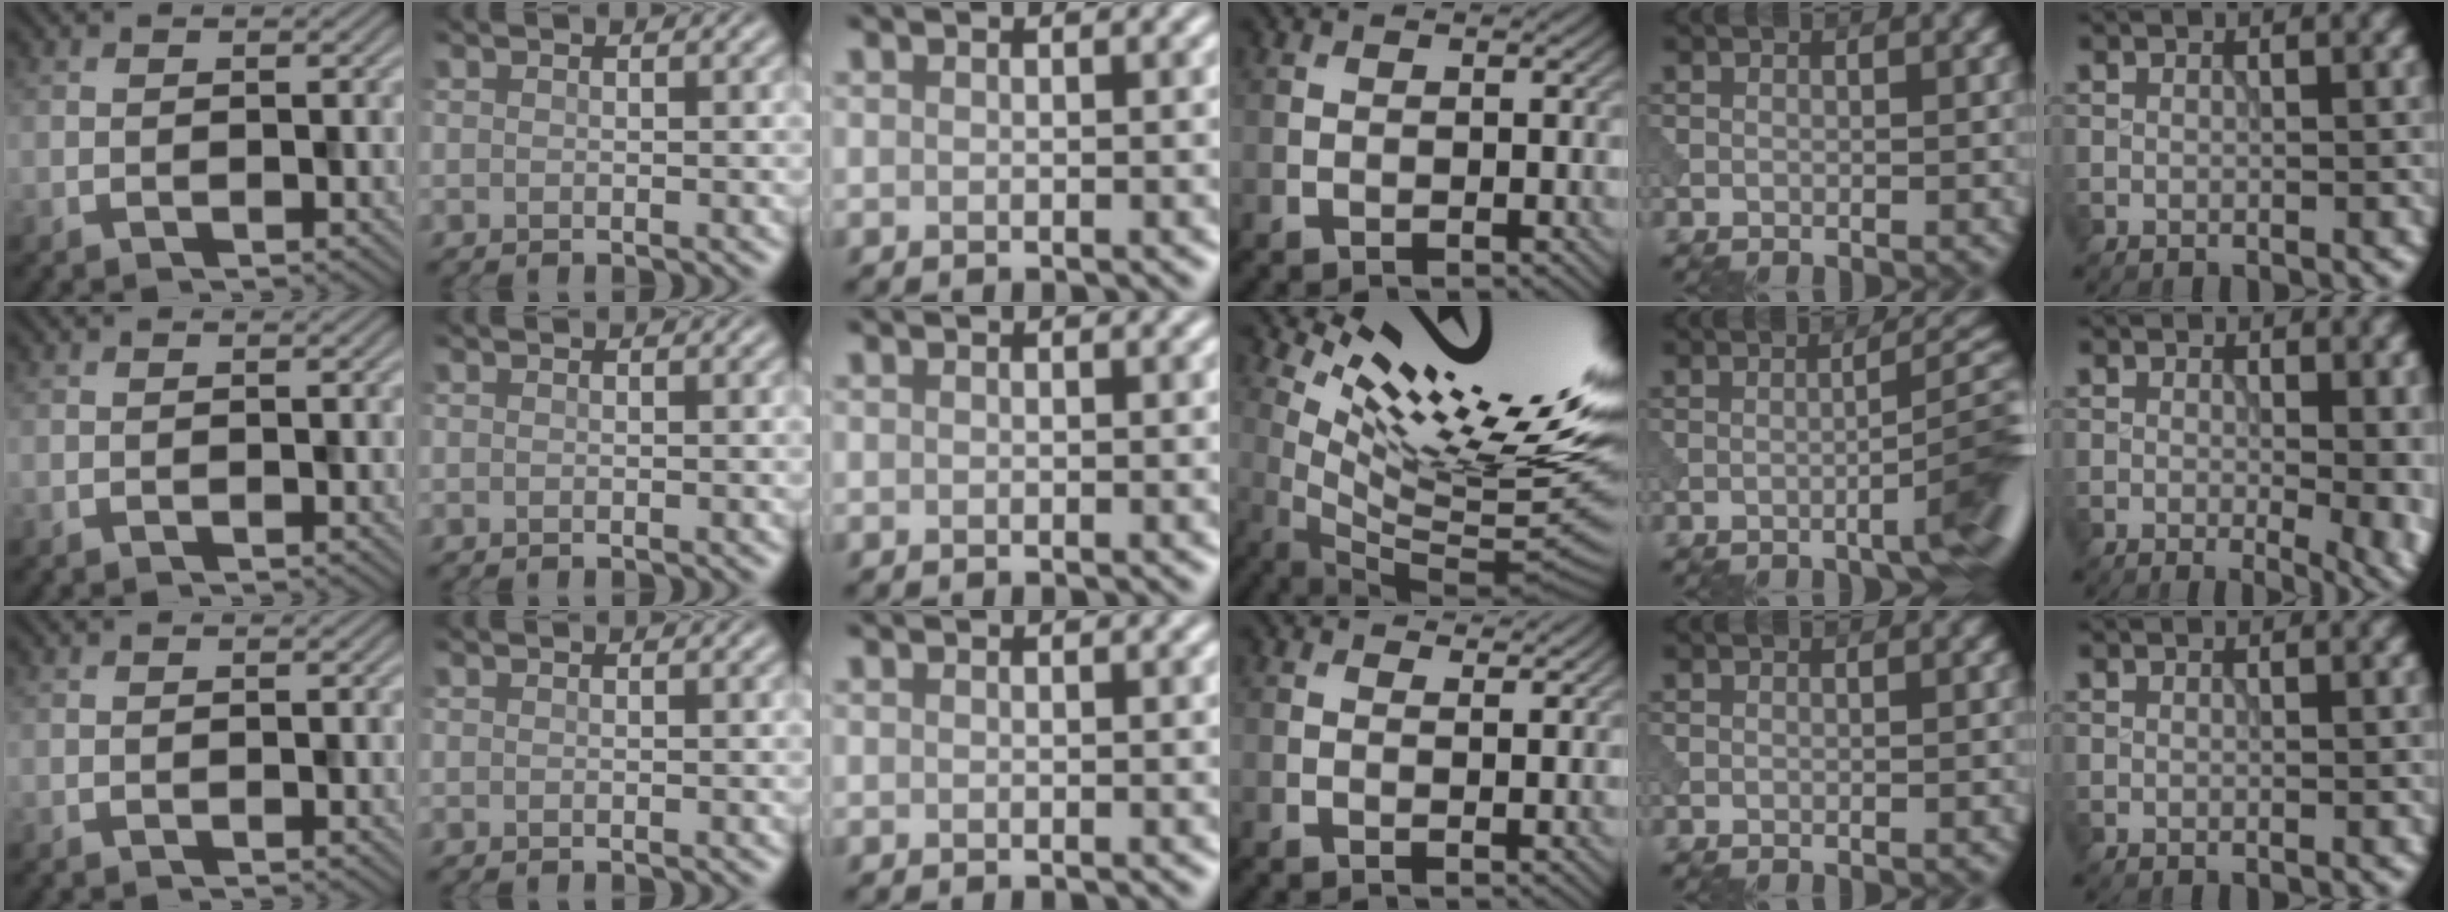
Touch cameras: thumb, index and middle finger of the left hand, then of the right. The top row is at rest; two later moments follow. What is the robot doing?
{"motion": "dispense", "object": "syringe"}